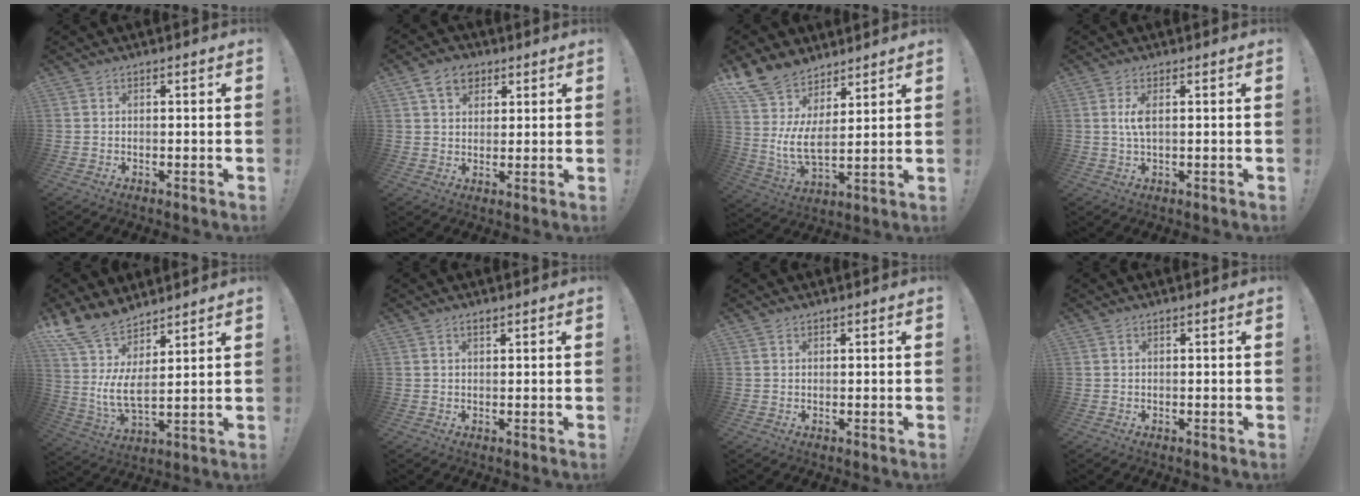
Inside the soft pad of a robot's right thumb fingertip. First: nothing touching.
{"total": 7.9, "force": [4.0, 5.8, 3.4], "torque": [-0.045, -0.010, 0.077]}
{"total": 13.1, "force": [7.5, 6.5, 8.6], "torque": [-0.181, -0.057, 0.141]}
{"total": 3.9, "force": [0.6, 1.1, 3.7], "torque": [-0.073, -0.003, 0.006]}
{"total": 12.1, "force": [7.5, 4.5, 8.4], "torque": [-0.185, -0.062, 0.138]}
{"total": 1.2, "force": [0.8, 0.4, 0.8], "torque": [-0.014, -0.001, 0.014]}
{"total": 0.6, "force": [0.5, 0.3, 0.0], "torque": [0.006, -0.002, 0.010]}
{"total": 0.0}